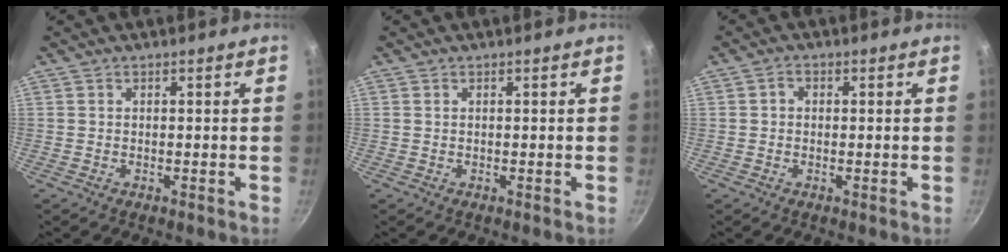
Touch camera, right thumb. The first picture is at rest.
{"total": 0.0}
{"total": 1.7, "force": [0.1, 1.5, 0.9], "torque": [-0.014, 0.006, -0.001]}